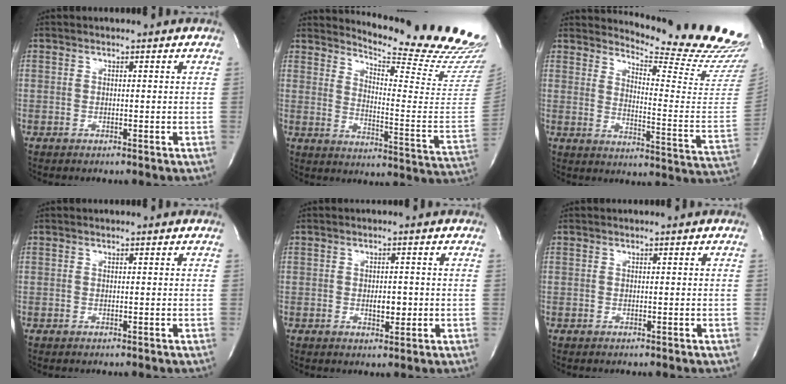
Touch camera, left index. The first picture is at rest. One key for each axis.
{"total": 21.0, "fx": 19.7, "fy": 0.2, "fz": 7.1, "tx": -0.111, "ty": -0.151, "tz": 0.234}
{"total": 18.9, "fx": 18.2, "fy": 0.0, "fz": 5.1, "tx": -0.082, "ty": -0.161, "tz": 0.209}
{"total": 0.0}
{"total": 2.5, "fx": -1.1, "fy": 1.2, "fz": 1.9, "tx": -0.030, "ty": -0.009, "tz": -0.014}
{"total": 0.0}